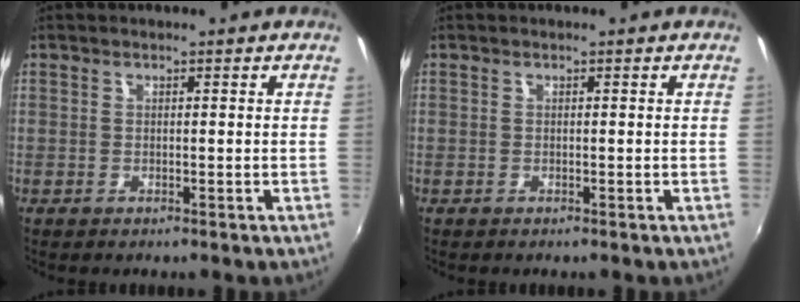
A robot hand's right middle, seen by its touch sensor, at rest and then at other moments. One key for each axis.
{"total": 0.0}